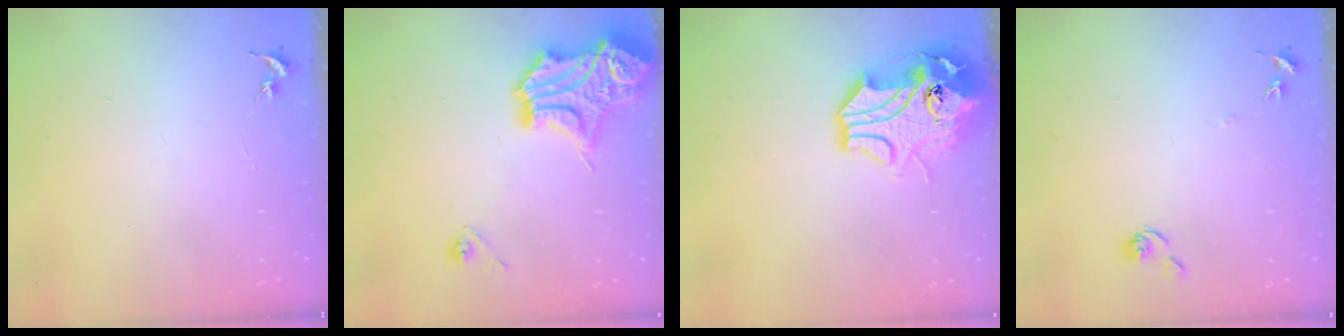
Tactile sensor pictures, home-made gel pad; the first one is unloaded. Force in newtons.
{"total": 17.7, "press": 17.5, "slide": 2.7}
{"total": 14.6, "press": 14.5, "slide": 2.3}
{"total": 4.8, "press": 4.8, "slide": 0.4}